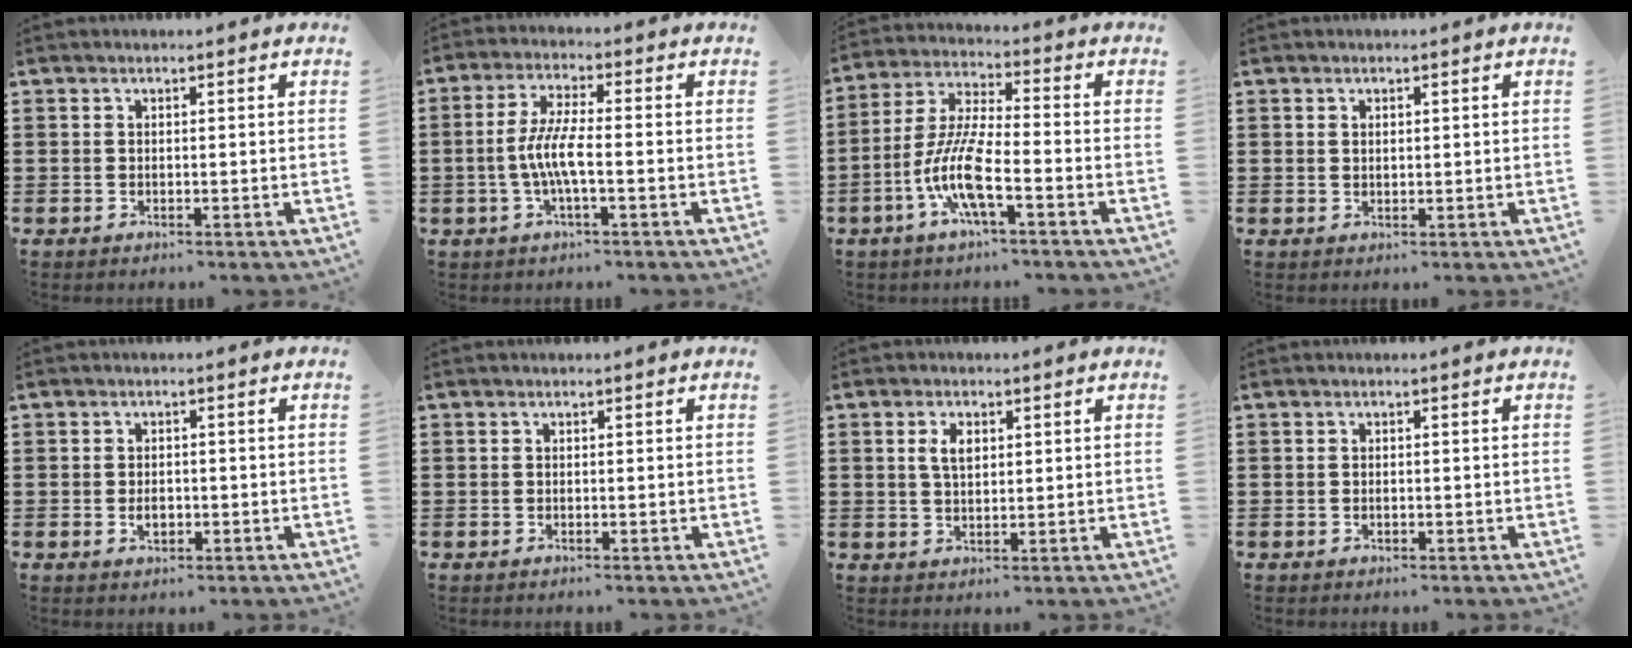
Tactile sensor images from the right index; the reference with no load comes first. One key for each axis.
{"total": 5.4, "fx": -1.3, "fy": 0.9, "fz": 5.2, "tx": -0.113, "ty": -0.006, "tz": -0.032}
{"total": 9.6, "fx": -4.1, "fy": 1.8, "fz": 8.5, "tx": -0.200, "ty": -0.015, "tz": -0.086}
{"total": 0.7, "fx": 0.2, "fy": 0.5, "fz": 0.4, "tx": -0.010, "ty": 0.002, "tz": 0.005}
{"total": 2.3, "fx": -0.5, "fy": 1.3, "fz": 1.8, "tx": -0.034, "ty": 0.002, "tz": -0.010}
{"total": 0.0}
{"total": 3.3, "fx": 0.9, "fy": 1.7, "fz": 2.7, "tx": -0.057, "ty": 0.008, "tz": 0.013}
{"total": 0.7, "fx": -0.2, "fy": 0.3, "fz": 0.6, "tx": -0.013, "ty": -0.002, "tz": -0.004}